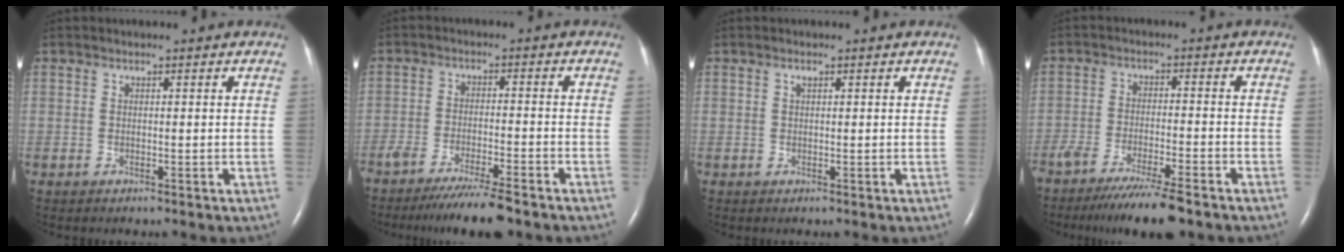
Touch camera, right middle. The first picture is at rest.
{"total": 9.4, "force": [-7.7, 0.4, 5.3], "torque": [-0.082, -0.023, -0.124]}
{"total": 0.6, "force": [0.3, 0.1, 0.5], "torque": [-0.012, 0.003, 0.006]}
{"total": 10.8, "force": [-8.6, 0.5, 6.4], "torque": [-0.100, -0.026, -0.138]}